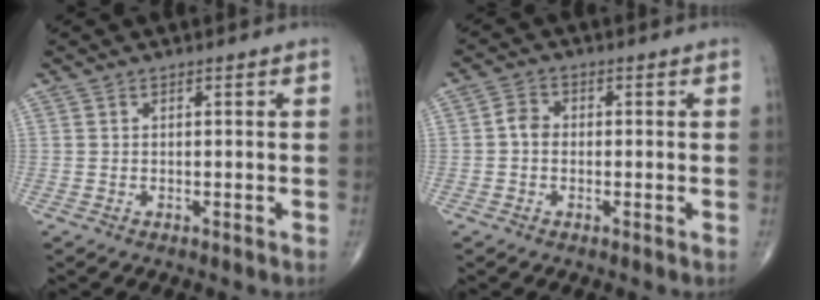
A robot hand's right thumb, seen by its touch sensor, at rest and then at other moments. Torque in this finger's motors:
{"motor_torque": [0.24, -0.10, 0.06, -0.37, 0.00]}